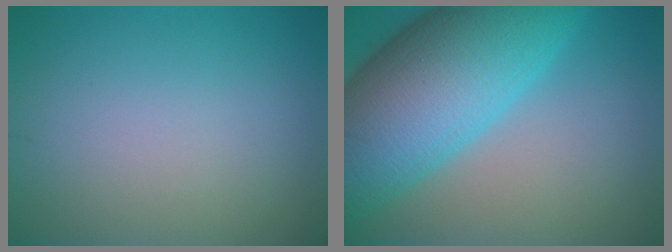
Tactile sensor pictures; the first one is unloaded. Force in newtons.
{"total": 15.0, "press": 15.0, "slide": 0.4}